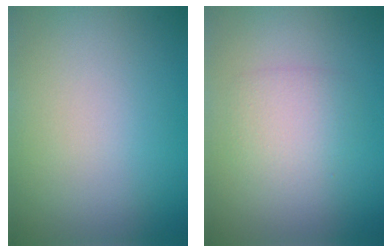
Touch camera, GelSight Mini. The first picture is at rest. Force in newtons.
{"total": 2.3, "press": 2.3, "slide": 0.1}